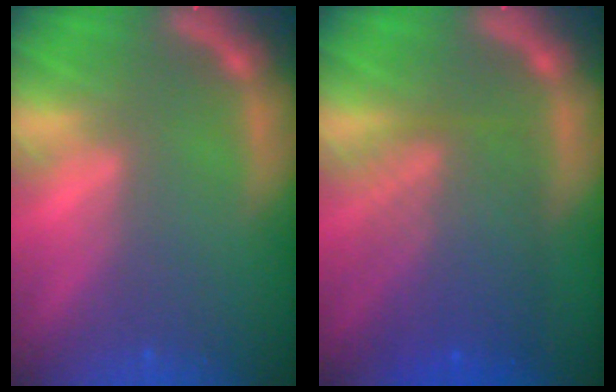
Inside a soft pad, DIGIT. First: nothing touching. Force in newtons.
{"total": 7.6}